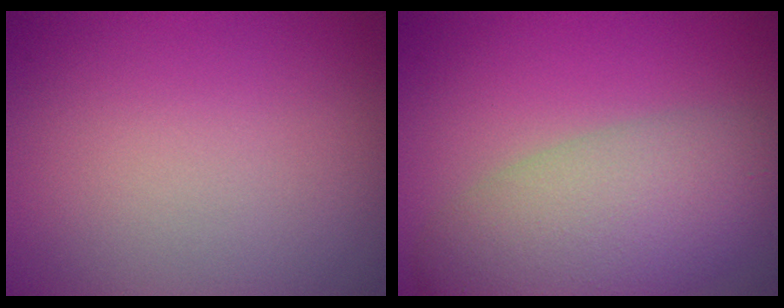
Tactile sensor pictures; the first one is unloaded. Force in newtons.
{"total": 8.0, "press": 8.0, "slide": 0.6}